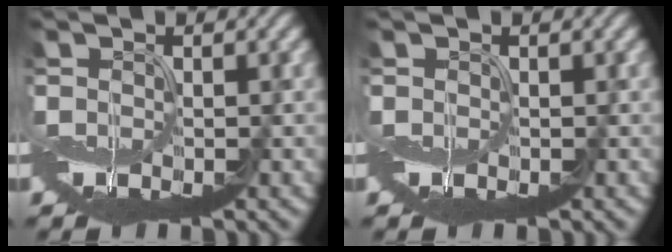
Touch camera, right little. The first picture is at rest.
{"total": 0.0}